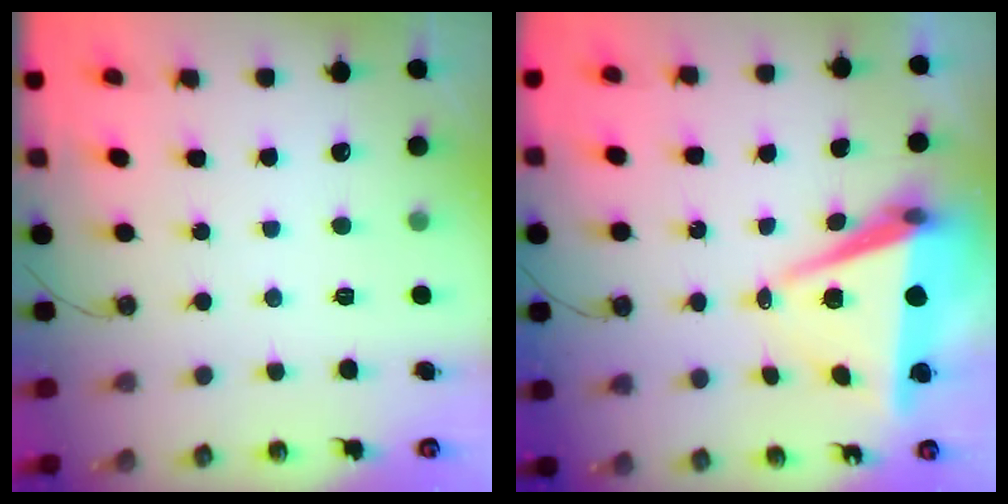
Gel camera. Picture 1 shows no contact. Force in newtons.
{"total": 8.1, "press": 7.0, "slide": 4.0}